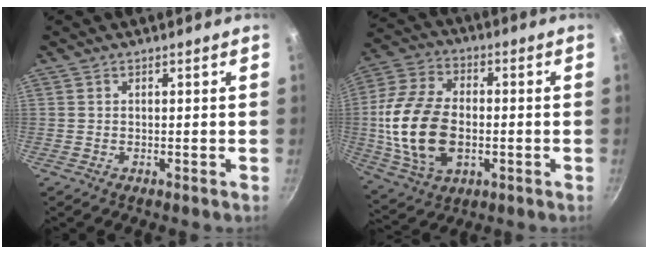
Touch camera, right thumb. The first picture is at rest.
{"total": 18.6, "force": [-1.8, 11.8, 14.3], "torque": [-0.275, 0.016, -0.029]}